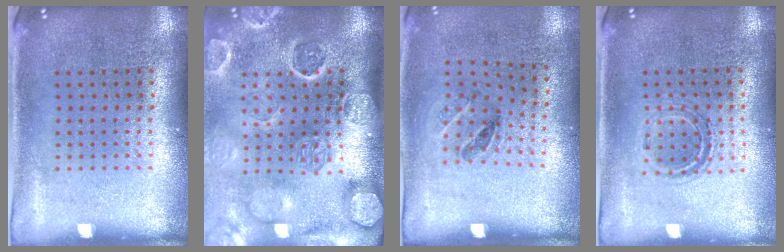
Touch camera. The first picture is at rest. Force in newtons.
{"total": 4.2, "press": 3.5, "slide": 2.4}
{"total": 1.2, "press": 0.8, "slide": 0.9}
{"total": 1.1, "press": 1.0, "slide": 0.5}